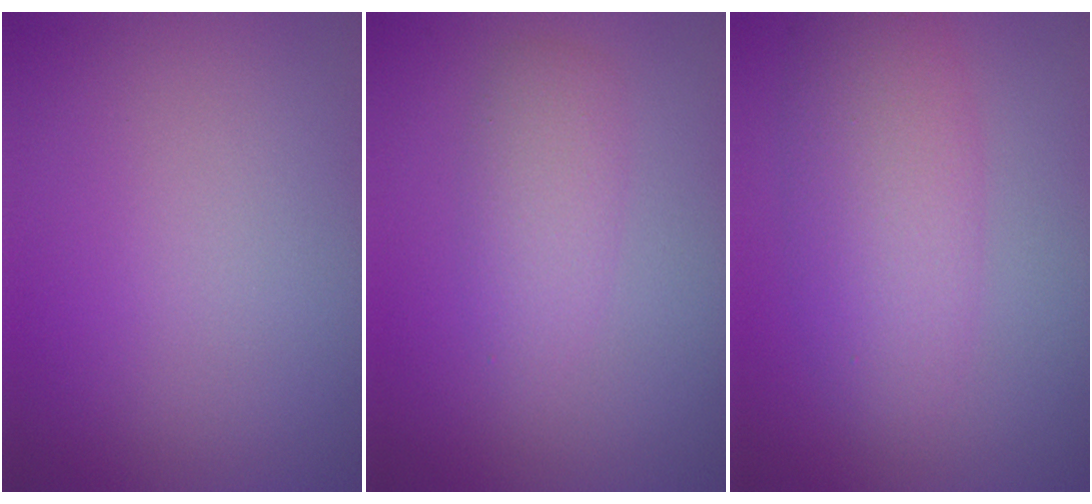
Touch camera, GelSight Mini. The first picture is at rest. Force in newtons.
{"total": 2.3, "press": 2.3, "slide": 0.1}
{"total": 5.0, "press": 5.0, "slide": 0.1}